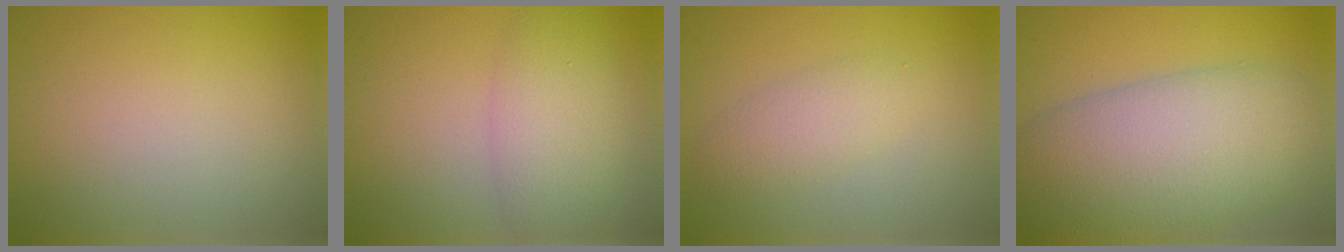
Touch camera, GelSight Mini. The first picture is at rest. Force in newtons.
{"total": 4.7, "press": 4.7, "slide": 0.2}
{"total": 2.4, "press": 2.4, "slide": 0.1}
{"total": 12.3, "press": 12.3, "slide": 0.7}